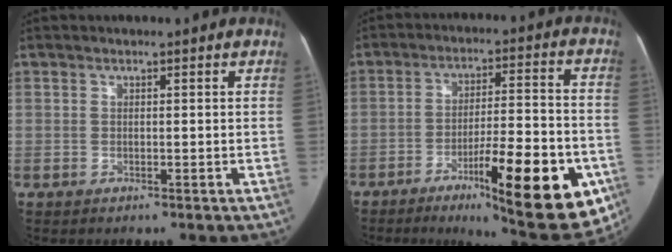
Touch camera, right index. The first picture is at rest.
{"total": 20.3, "force": [-9.2, 3.4, 17.8], "torque": [-0.202, -0.007, -0.127]}